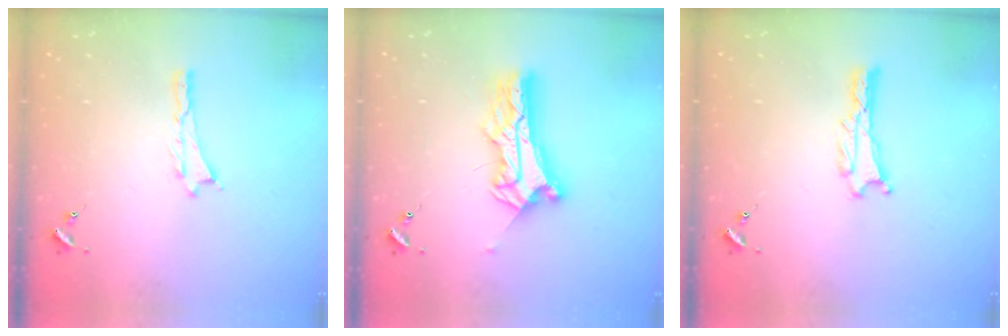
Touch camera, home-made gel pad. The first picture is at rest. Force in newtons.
{"total": 10.5, "press": 10.5, "slide": 0.8}
{"total": 0.9, "press": 0.8, "slide": 0.1}